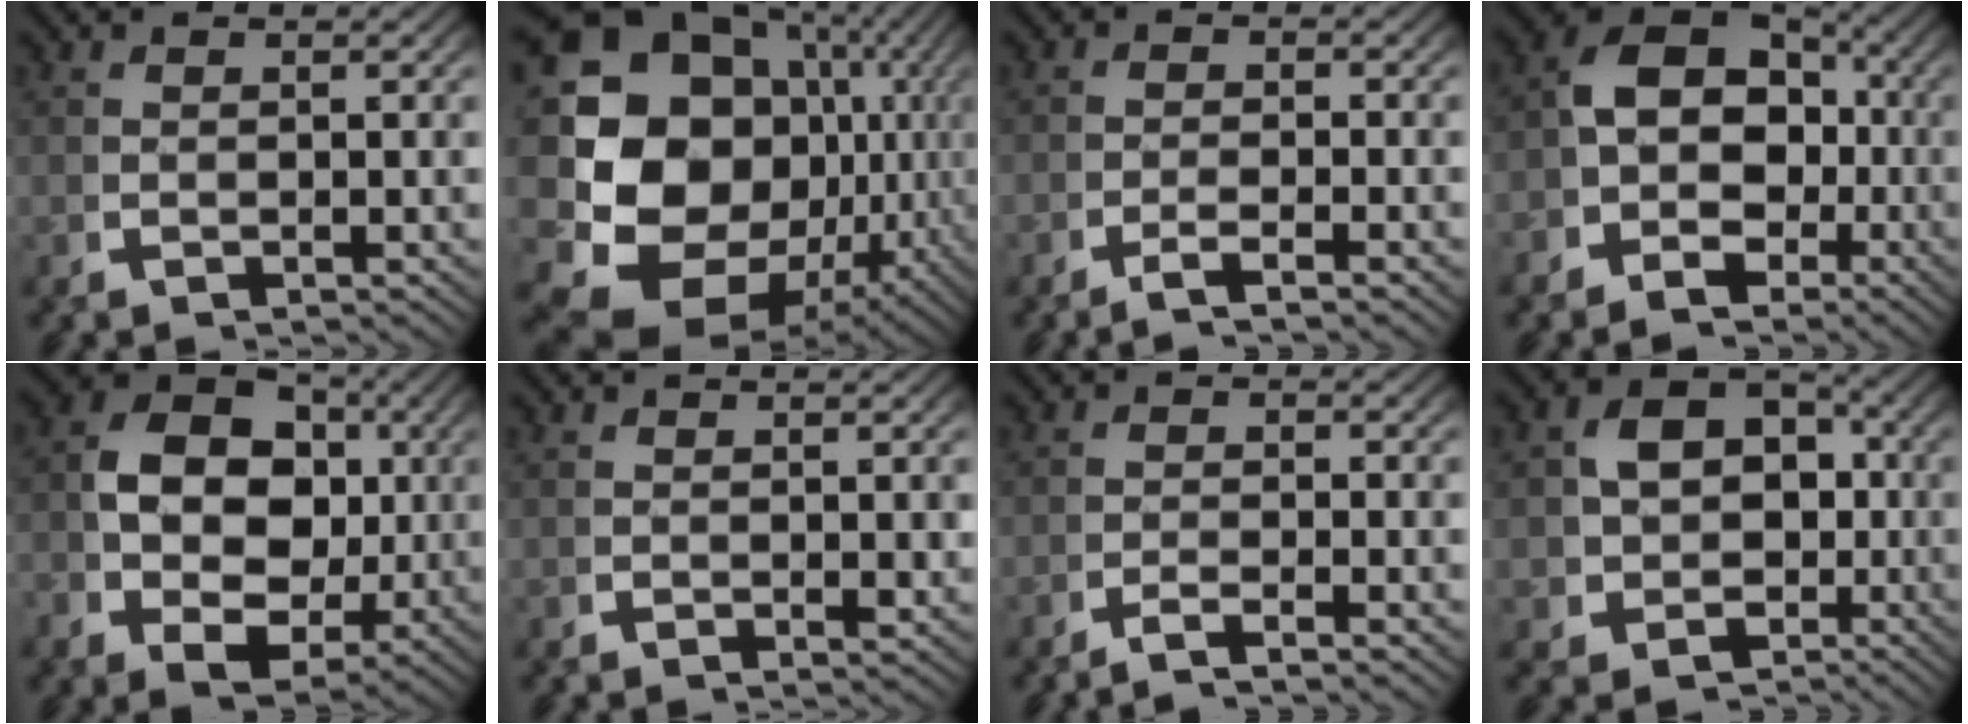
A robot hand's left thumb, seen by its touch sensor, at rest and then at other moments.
{"total": 23.3, "force": [-2.3, 17.6, 15.1], "torque": [-0.299, -0.078, -0.015]}
{"total": 2.2, "force": [-1.6, 0.3, 1.5], "torque": [-0.028, 0.001, -0.035]}
{"total": 8.9, "force": [-0.5, 6.7, 5.7], "torque": [-0.120, -0.027, -0.006]}
{"total": 11.8, "force": [0.7, 8.6, 8.1], "torque": [-0.159, -0.030, 0.014]}
{"total": 0.8, "force": [0.5, 0.2, 0.5], "torque": [-0.014, -0.005, 0.013]}
{"total": 2.1, "force": [-1.7, 0.1, 1.3], "torque": [-0.021, 0.001, -0.038]}
{"total": 10.0, "force": [-0.9, 8.6, 5.1], "torque": [-0.117, -0.047, 0.005]}